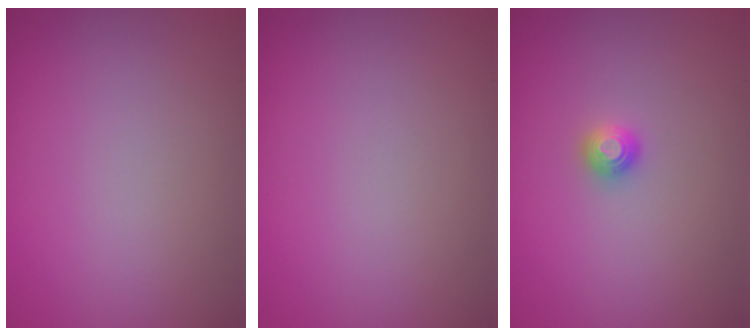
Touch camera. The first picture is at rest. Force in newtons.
{"total": 0.0}
{"total": 1.2, "press": 1.1, "slide": 0.3}